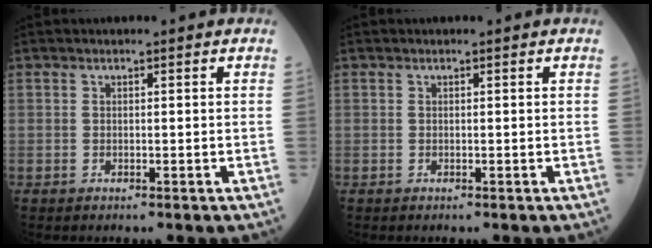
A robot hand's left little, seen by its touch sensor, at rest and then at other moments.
{"total": 0.0}